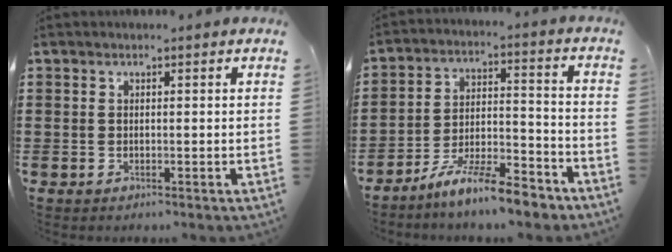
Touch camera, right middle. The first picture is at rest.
{"total": 9.5, "force": [-8.3, 0.9, 4.5], "torque": [-0.079, 0.018, -0.158]}